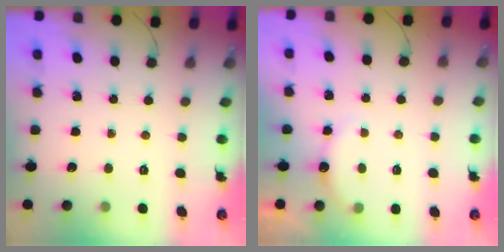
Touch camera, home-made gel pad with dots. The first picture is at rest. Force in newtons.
{"total": 4.3, "press": 4.1, "slide": 1.1}